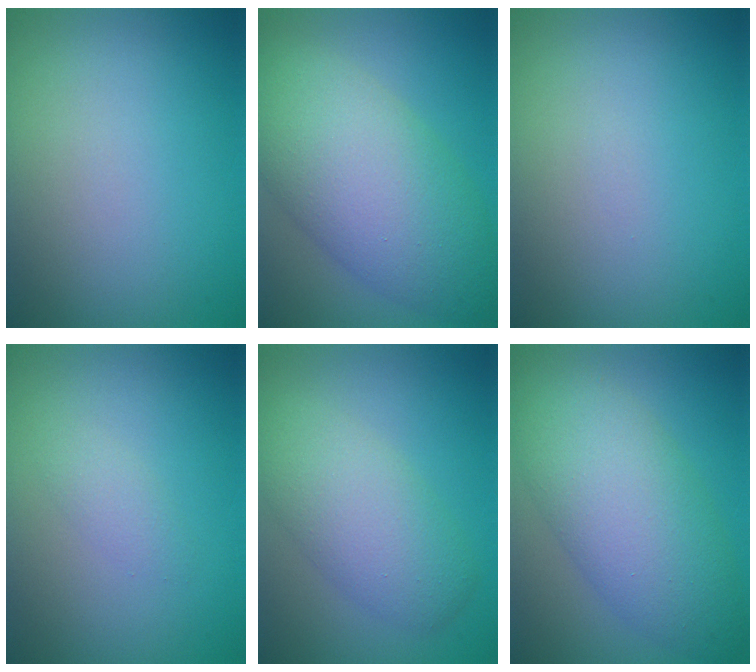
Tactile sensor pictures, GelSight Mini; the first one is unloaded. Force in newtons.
{"total": 10.0, "press": 10.0, "slide": 0.4}
{"total": 0.0}
{"total": 1.3, "press": 1.3, "slide": 0.0}
{"total": 5.3, "press": 5.3, "slide": 0.3}
{"total": 8.1, "press": 8.1, "slide": 0.2}